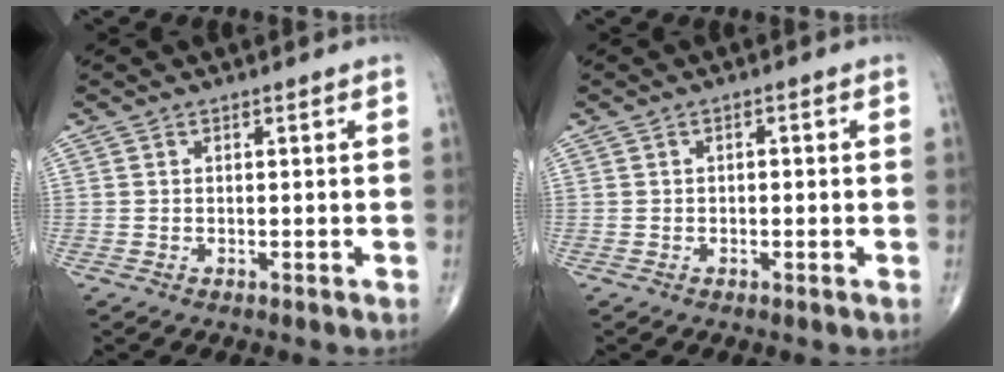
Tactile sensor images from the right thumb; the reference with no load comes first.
{"total": 0.9, "force": [-0.1, 0.5, 0.7], "torque": [-0.006, 0.003, -0.003]}